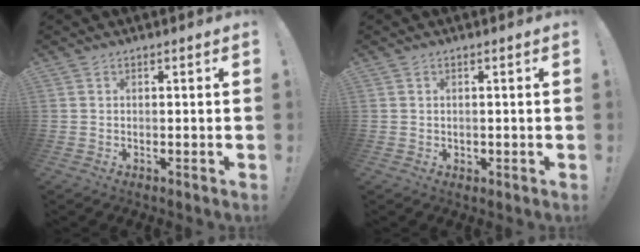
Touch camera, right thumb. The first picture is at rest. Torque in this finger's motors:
{"motor_torque": [-0.01, -0.17, 0.07, -0.04, -0.01]}